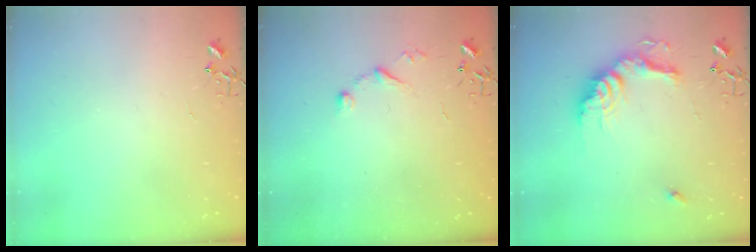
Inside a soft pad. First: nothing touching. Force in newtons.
{"total": 6.6, "press": 6.6, "slide": 0.5}
{"total": 17.3, "press": 17.2, "slide": 1.5}